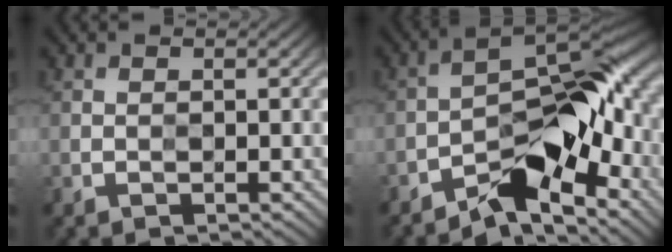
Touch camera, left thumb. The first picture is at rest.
{"total": 10.2, "force": [-5.5, 3.9, 7.7], "torque": [-0.104, 0.008, -0.104]}